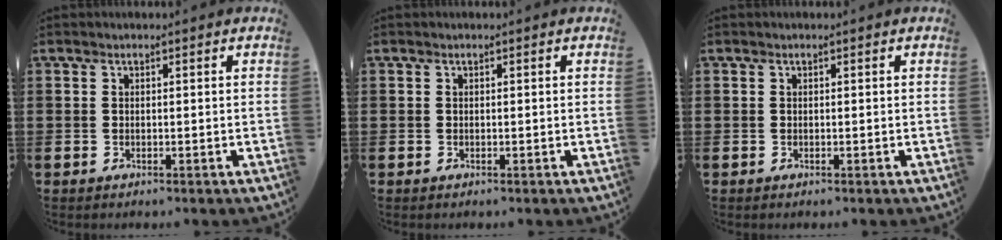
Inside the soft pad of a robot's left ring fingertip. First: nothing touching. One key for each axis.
{"total": 0.0}
{"total": 0.0}